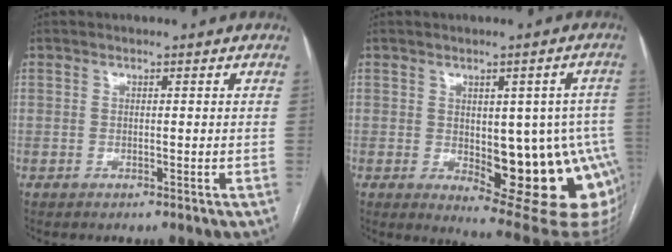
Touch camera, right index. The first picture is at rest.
{"total": 16.9, "force": [-3.4, 6.2, 15.4], "torque": [-0.122, 0.013, -0.018]}